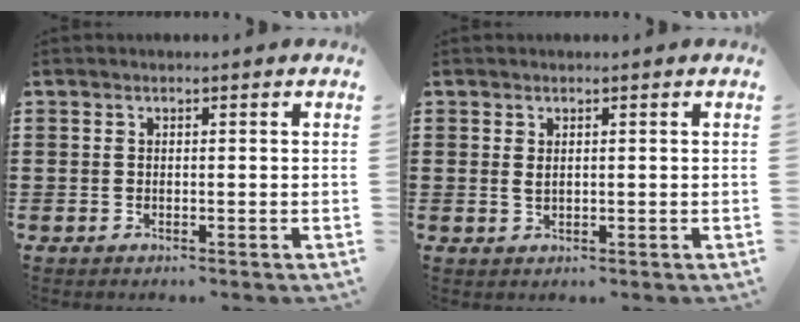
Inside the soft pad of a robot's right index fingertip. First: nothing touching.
{"total": 1.0, "force": [0.4, 0.5, 0.8], "torque": [-0.017, 0.004, 0.008]}